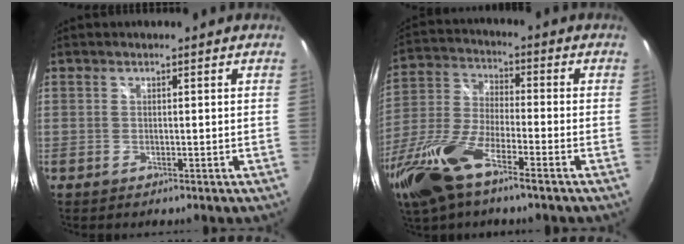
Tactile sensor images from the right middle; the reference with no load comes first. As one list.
[{"total": 17.3, "force": [-10.5, 4.6, 12.9], "torque": [-0.291, -0.039, -0.214]}]